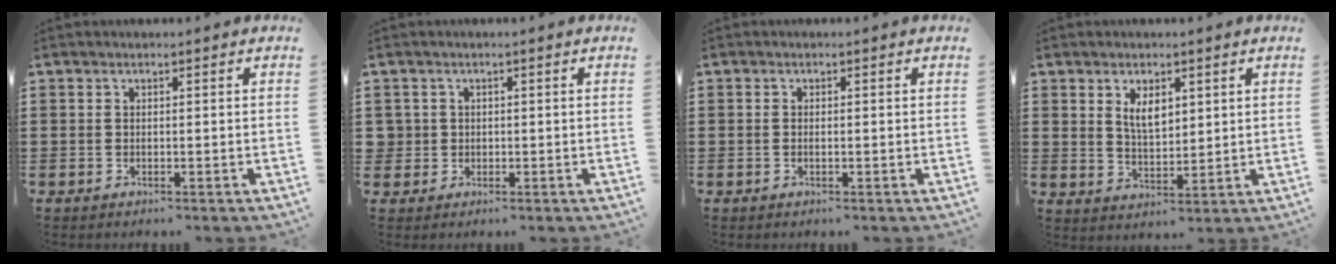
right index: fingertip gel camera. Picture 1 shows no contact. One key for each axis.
{"total": 1.6, "fx": -0.1, "fy": 1.5, "fz": 0.2, "tx": -0.013, "ty": 0.006, "tz": -0.004}
{"total": 0.6, "fx": -0.2, "fy": 0.1, "fz": 0.6, "tx": -0.012, "ty": -0.004, "tz": -0.003}
{"total": 4.2, "fx": 2.1, "fy": 2.0, "fz": 3.1, "tx": -0.059, "ty": 0.004, "tz": 0.035}